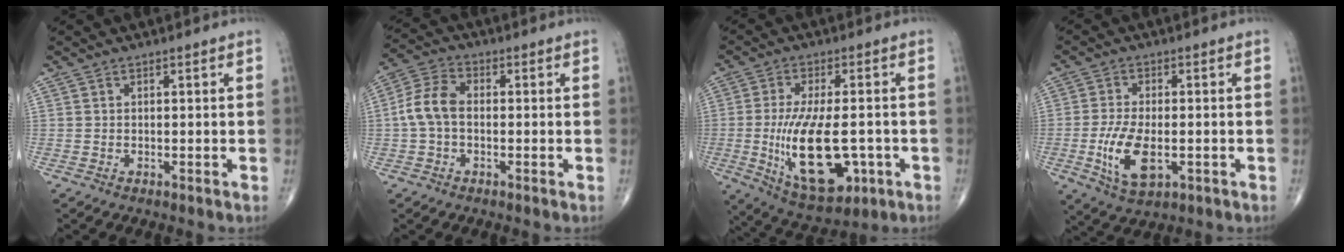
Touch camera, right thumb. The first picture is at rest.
{"total": 7.1, "force": [-0.5, 4.6, 5.4], "torque": [-0.112, 0.022, -0.018]}
{"total": 16.8, "force": [-3.3, 7.6, 14.6], "torque": [-0.255, -0.006, -0.034]}
{"total": 9.3, "force": [-2.2, 4.5, 7.8], "torque": [-0.151, -0.004, -0.035]}